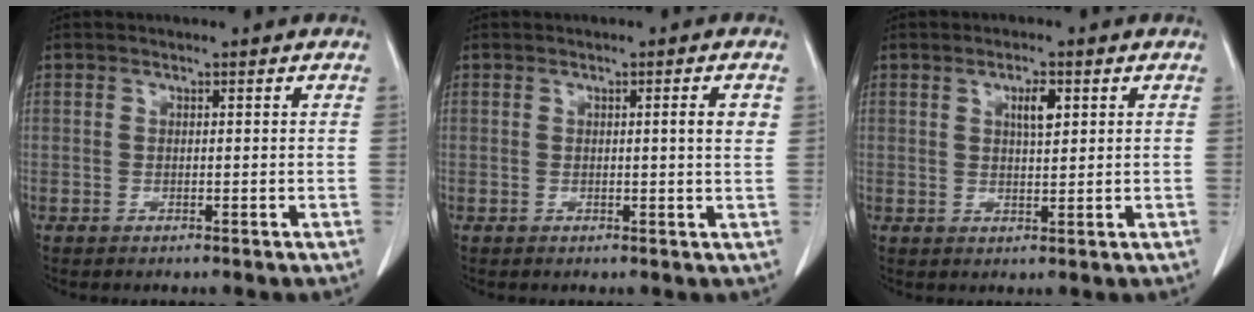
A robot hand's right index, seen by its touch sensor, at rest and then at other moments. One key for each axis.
{"total": 2.4, "fx": 0.6, "fy": -0.2, "fz": 2.3, "tx": -0.034, "ty": 0.000, "tz": 0.009}
{"total": 3.1, "fx": 1.3, "fy": 0.9, "fz": 2.7, "tx": -0.046, "ty": -0.001, "tz": 0.022}